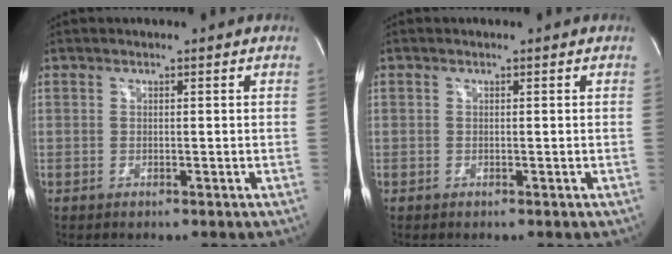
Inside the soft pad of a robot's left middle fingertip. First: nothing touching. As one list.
[{"total": 0.0}]